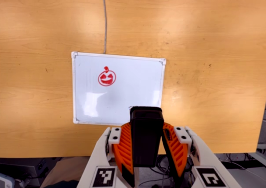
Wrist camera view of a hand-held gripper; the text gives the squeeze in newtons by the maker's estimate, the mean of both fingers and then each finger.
{"total": 4.8, "left": 3.9, "right": 5.6}